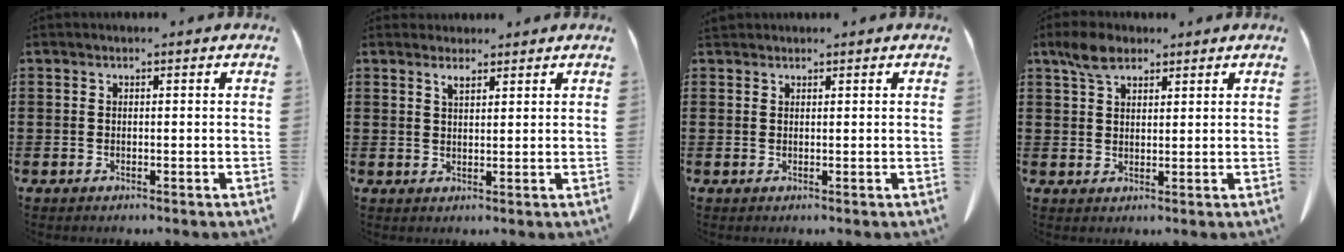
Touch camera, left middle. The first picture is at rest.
{"total": 2.0, "force": [1.7, 0.5, 1.0], "torque": [-0.014, -0.003, 0.031]}
{"total": 0.8, "force": [0.8, 0.2, 0.1], "torque": [-0.005, -0.001, 0.017]}
{"total": 4.3, "force": [2.8, 2.2, 2.3], "torque": [-0.055, 0.008, 0.053]}